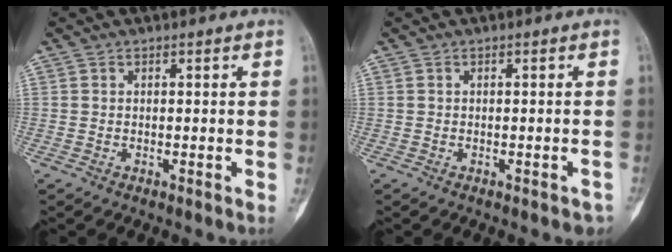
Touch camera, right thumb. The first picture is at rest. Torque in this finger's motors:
{"motor_torque": [0.57, 0.09, -0.21, -0.11, 0.06]}